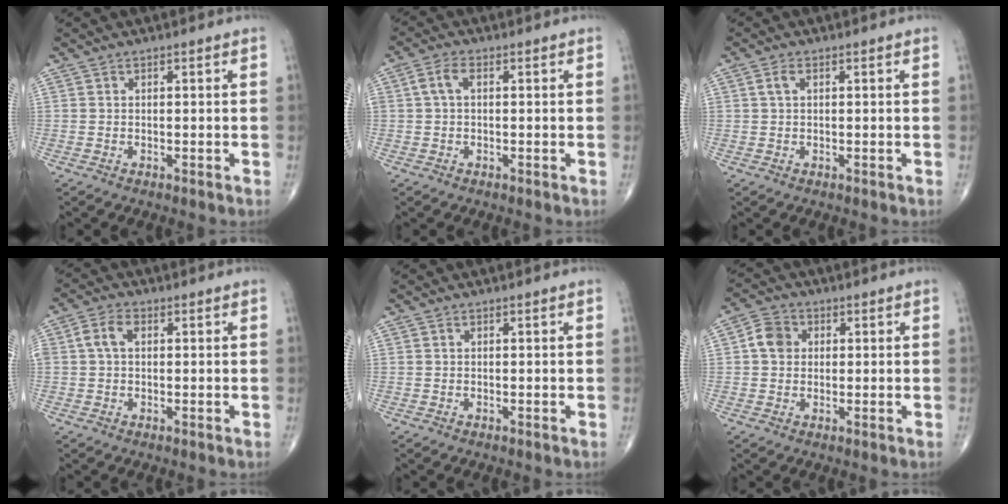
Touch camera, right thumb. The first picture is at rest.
{"total": 3.3, "force": [0.5, 1.8, 2.7], "torque": [-0.062, 0.014, 0.009]}
{"total": 1.7, "force": [0.5, 0.9, 1.3], "torque": [-0.032, 0.010, 0.012]}
{"total": 4.2, "force": [0.7, 2.7, 3.1], "torque": [-0.070, 0.017, 0.011]}
{"total": 0.0}
{"total": 4.9, "force": [0.6, 4.1, 2.5], "torque": [-0.035, 0.009, 0.004]}